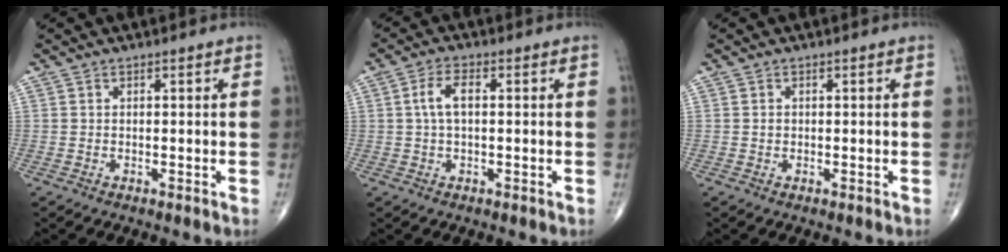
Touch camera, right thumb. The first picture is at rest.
{"total": 4.4, "force": [0.5, 2.0, 3.9], "torque": [-0.084, 0.013, 0.007]}
{"total": 0.6, "force": [0.0, 0.5, 0.3], "torque": [-0.004, 0.001, 0.000]}